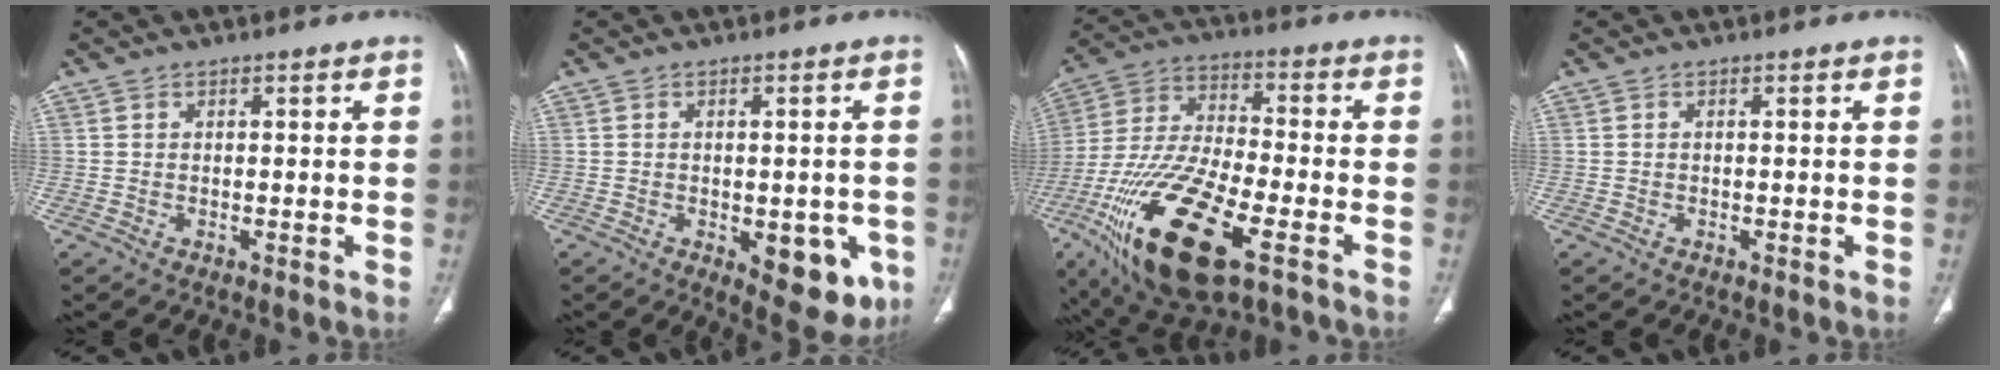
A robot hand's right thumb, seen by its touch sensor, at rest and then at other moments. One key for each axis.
{"total": 10.8, "fx": -3.4, "fy": 5.5, "fz": 8.7, "tx": -0.077, "ty": -0.003, "tz": -0.029}
{"total": 24.0, "fx": -10.5, "fy": 8.8, "fz": 19.7, "tx": -0.424, "ty": 0.008, "tz": -0.184}
{"total": 0.0}